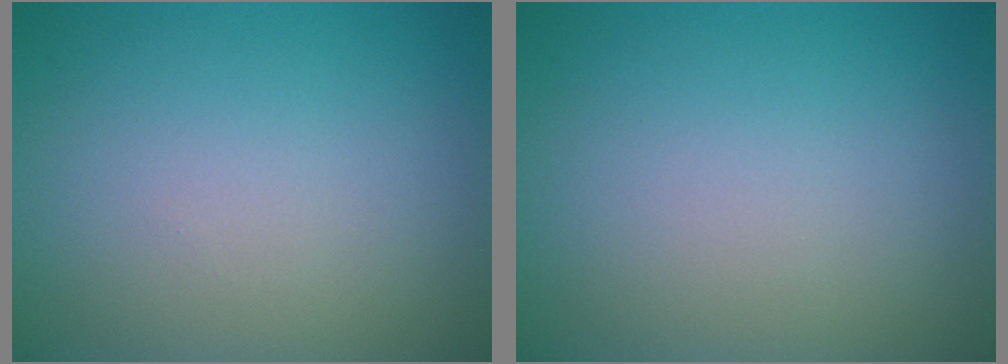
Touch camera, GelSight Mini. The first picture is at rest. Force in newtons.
{"total": 0.0}